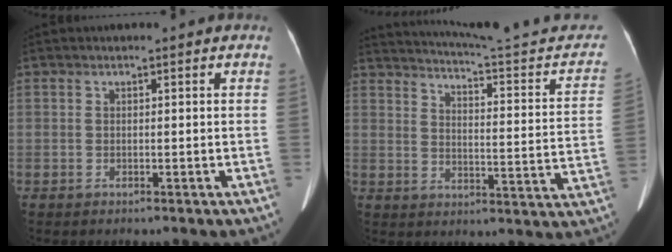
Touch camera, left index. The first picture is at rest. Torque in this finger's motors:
{"motor_torque": [-0.52, -1.62, -0.17, -0.01]}